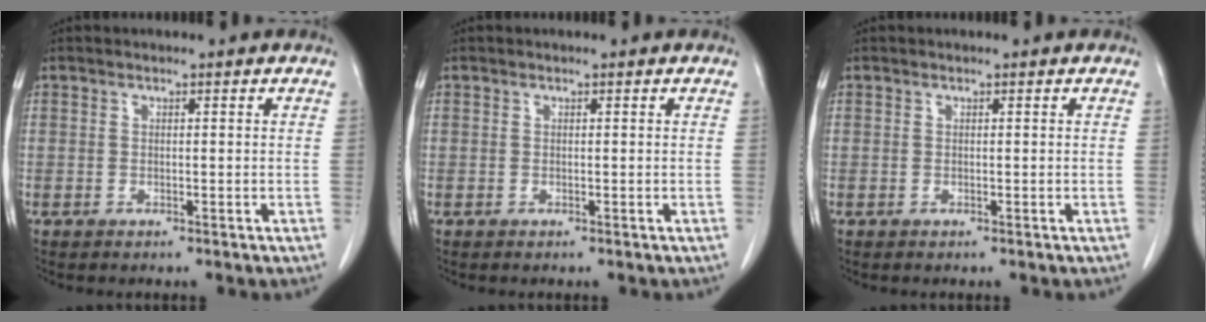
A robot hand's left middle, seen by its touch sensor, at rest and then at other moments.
{"total": 0.0}
{"total": 0.0}